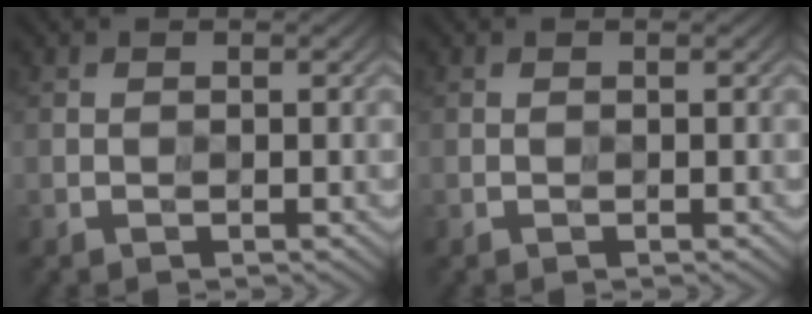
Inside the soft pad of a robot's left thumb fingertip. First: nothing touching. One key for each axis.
{"total": 0.0}